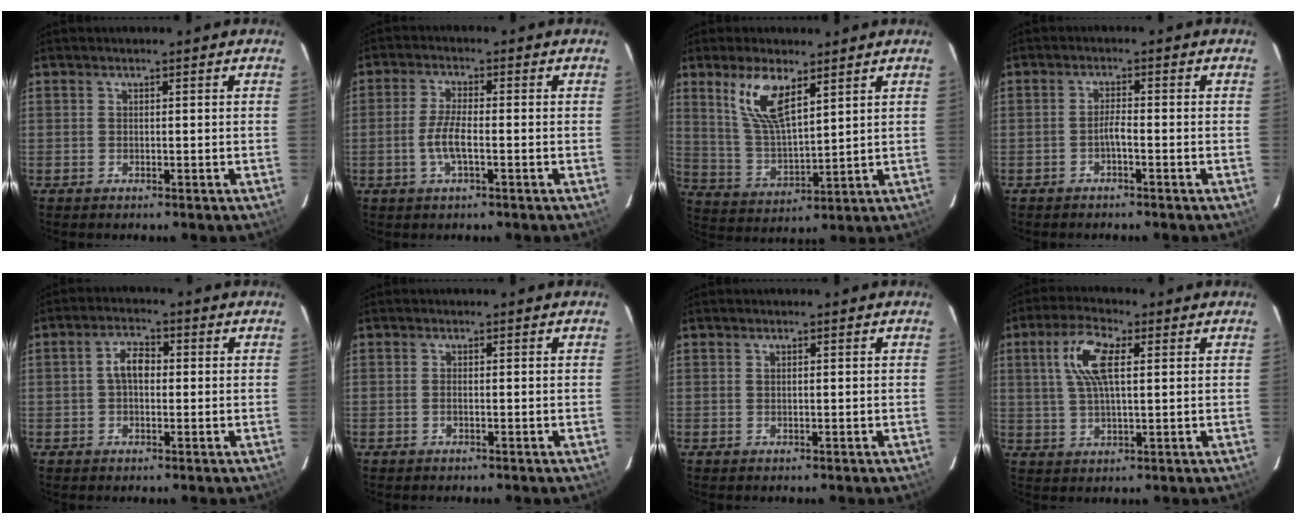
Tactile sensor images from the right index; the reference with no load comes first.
{"total": 5.1, "force": [-1.5, 1.2, 4.7], "torque": [-0.099, 0.000, -0.029]}
{"total": 10.6, "force": [6.2, 3.5, 7.9], "torque": [-0.154, 0.001, 0.132]}
{"total": 2.7, "force": [-1.6, 0.1, 2.1], "torque": [-0.047, 0.008, -0.031]}
{"total": 4.4, "force": [0.2, 2.5, 3.5], "torque": [-0.065, 0.015, 0.004]}
{"total": 0.7, "force": [-0.2, 0.3, 0.6], "torque": [-0.013, 0.001, -0.004]}
{"total": 0.5, "force": [0.2, 0.1, 0.5], "torque": [-0.008, 0.002, 0.005]}
{"total": 8.9, "force": [2.7, 3.2, 7.9], "torque": [-0.154, 0.015, 0.052]}